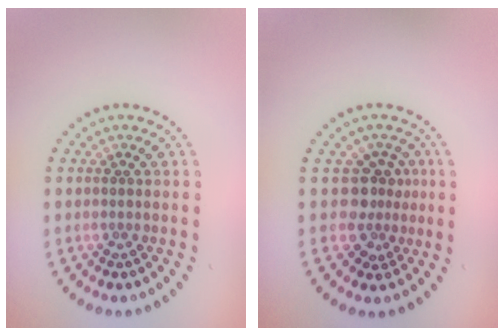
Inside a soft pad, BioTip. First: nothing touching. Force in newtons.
{"total": 2.8, "press": 2.1, "slide": 1.9}